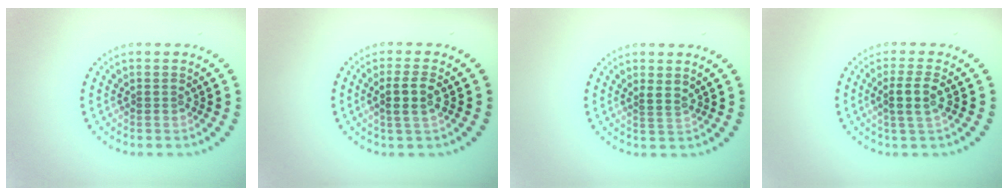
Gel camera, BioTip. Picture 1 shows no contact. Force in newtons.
{"total": 2.3, "press": 2.1, "slide": 0.9}
{"total": 1.0, "press": 0.7, "slide": 0.7}
{"total": 2.6, "press": 2.3, "slide": 1.3}